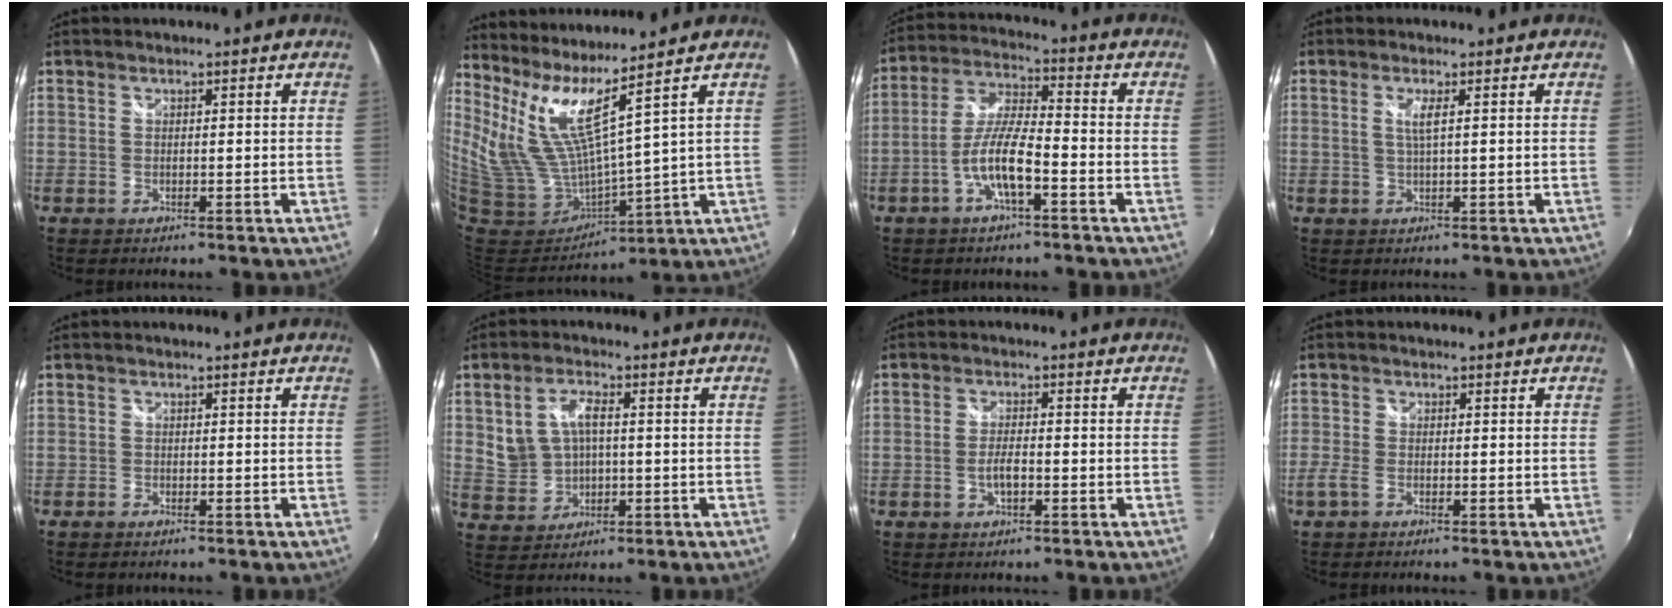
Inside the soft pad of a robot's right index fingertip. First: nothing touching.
{"total": 9.9, "force": [7.9, -0.5, 5.9], "torque": [-0.107, -0.035, 0.181]}
{"total": 8.5, "force": [-3.6, 1.6, 7.6], "torque": [-0.161, 0.009, -0.069]}
{"total": 2.0, "force": [0.4, -0.2, 1.9], "torque": [-0.037, -0.002, 0.006]}
{"total": 1.1, "force": [-0.9, 0.5, 0.3], "torque": [-0.010, -0.002, -0.018]}
{"total": 6.5, "force": [0.5, 4.5, 4.7], "torque": [-0.099, 0.009, 0.025]}
{"total": 2.6, "force": [-0.9, 0.7, 2.4], "torque": [-0.050, 0.005, -0.019]}
{"total": 2.5, "force": [-1.7, 1.0, 1.6], "torque": [-0.043, -0.003, -0.037]}